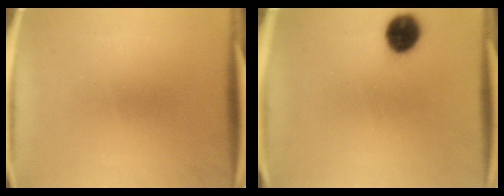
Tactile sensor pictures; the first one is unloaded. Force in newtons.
{"total": 8.3}